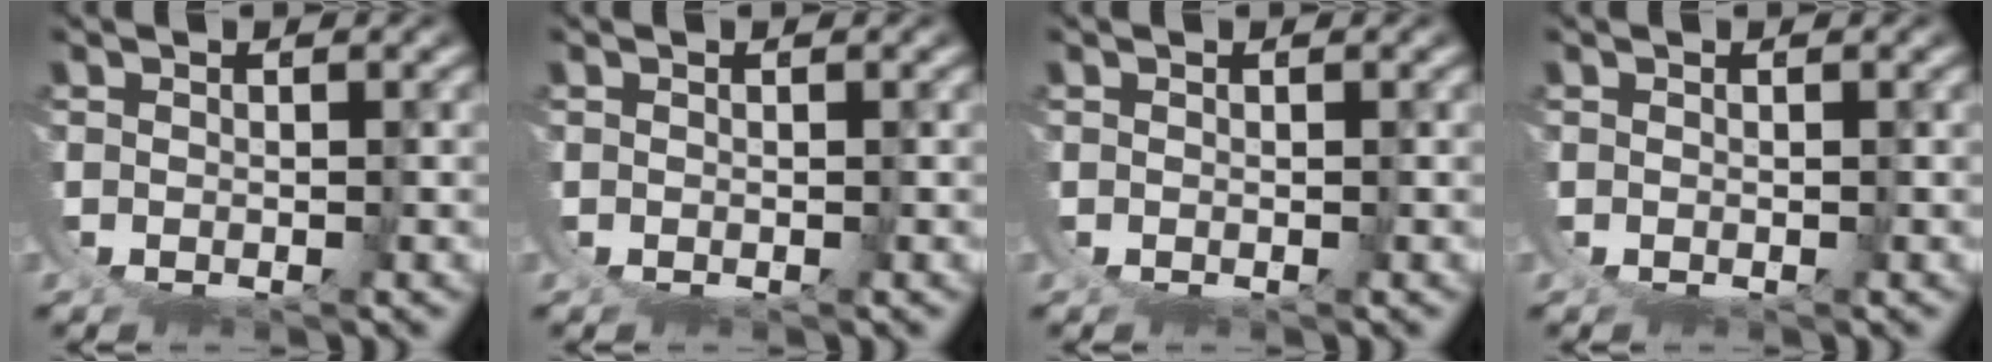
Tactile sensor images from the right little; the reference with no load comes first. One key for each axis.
{"total": 0.0}
{"total": 0.0}
{"total": 0.0}